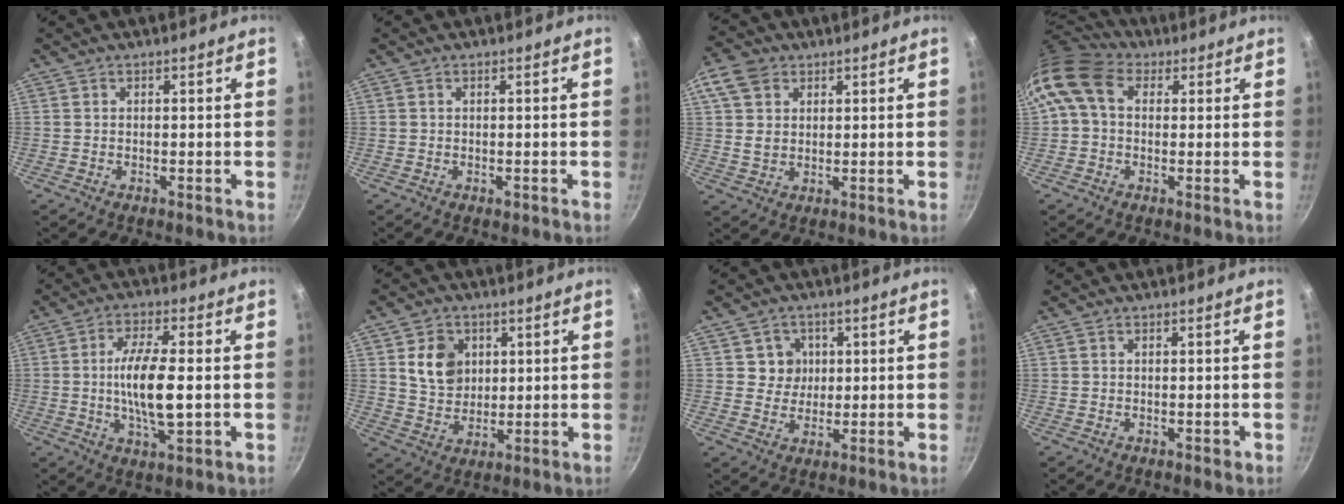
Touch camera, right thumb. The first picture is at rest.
{"total": 1.0, "force": [-0.1, 0.6, 0.8], "torque": [-0.009, 0.001, -0.001]}
{"total": 7.8, "force": [3.2, 5.8, 4.1], "torque": [-0.062, -0.007, 0.053]}
{"total": 10.7, "force": [2.6, 8.0, 6.7], "torque": [-0.121, 0.016, 0.027]}
{"total": 11.4, "force": [-0.5, 3.7, 10.8], "torque": [-0.201, 0.006, -0.010]}
{"total": 8.8, "force": [2.5, 7.2, 4.4], "torque": [-0.047, -0.013, 0.049]}
{"total": 6.7, "force": [1.8, 6.1, 1.9], "torque": [0.005, -0.009, 0.031]}
{"total": 1.2, "force": [-0.1, 0.7, 0.9], "torque": [-0.006, 0.002, -0.001]}